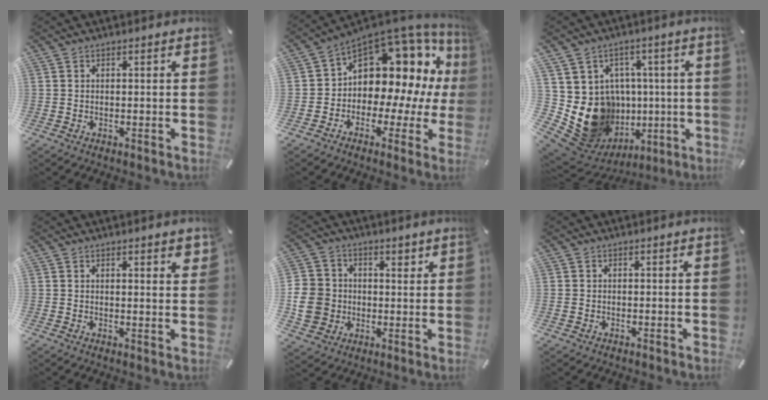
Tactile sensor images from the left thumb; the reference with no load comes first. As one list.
[{"total": 13.4, "force": [5.2, 9.3, 8.1], "torque": [-0.116, -0.068, 0.081]}, {"total": 15.9, "force": [-1.7, 14.4, 6.7], "torque": [-0.108, -0.020, 0.008]}, {"total": 2.1, "force": [1.7, 0.4, 1.1], "torque": [-0.015, -0.005, 0.029]}, {"total": 10.2, "force": [0.4, 9.6, 3.3], "torque": [-0.056, 0.002, 0.012]}, {"total": 0.6, "force": [-0.1, 0.6, 0.2], "torque": [-0.003, 0.004, -0.003]}]